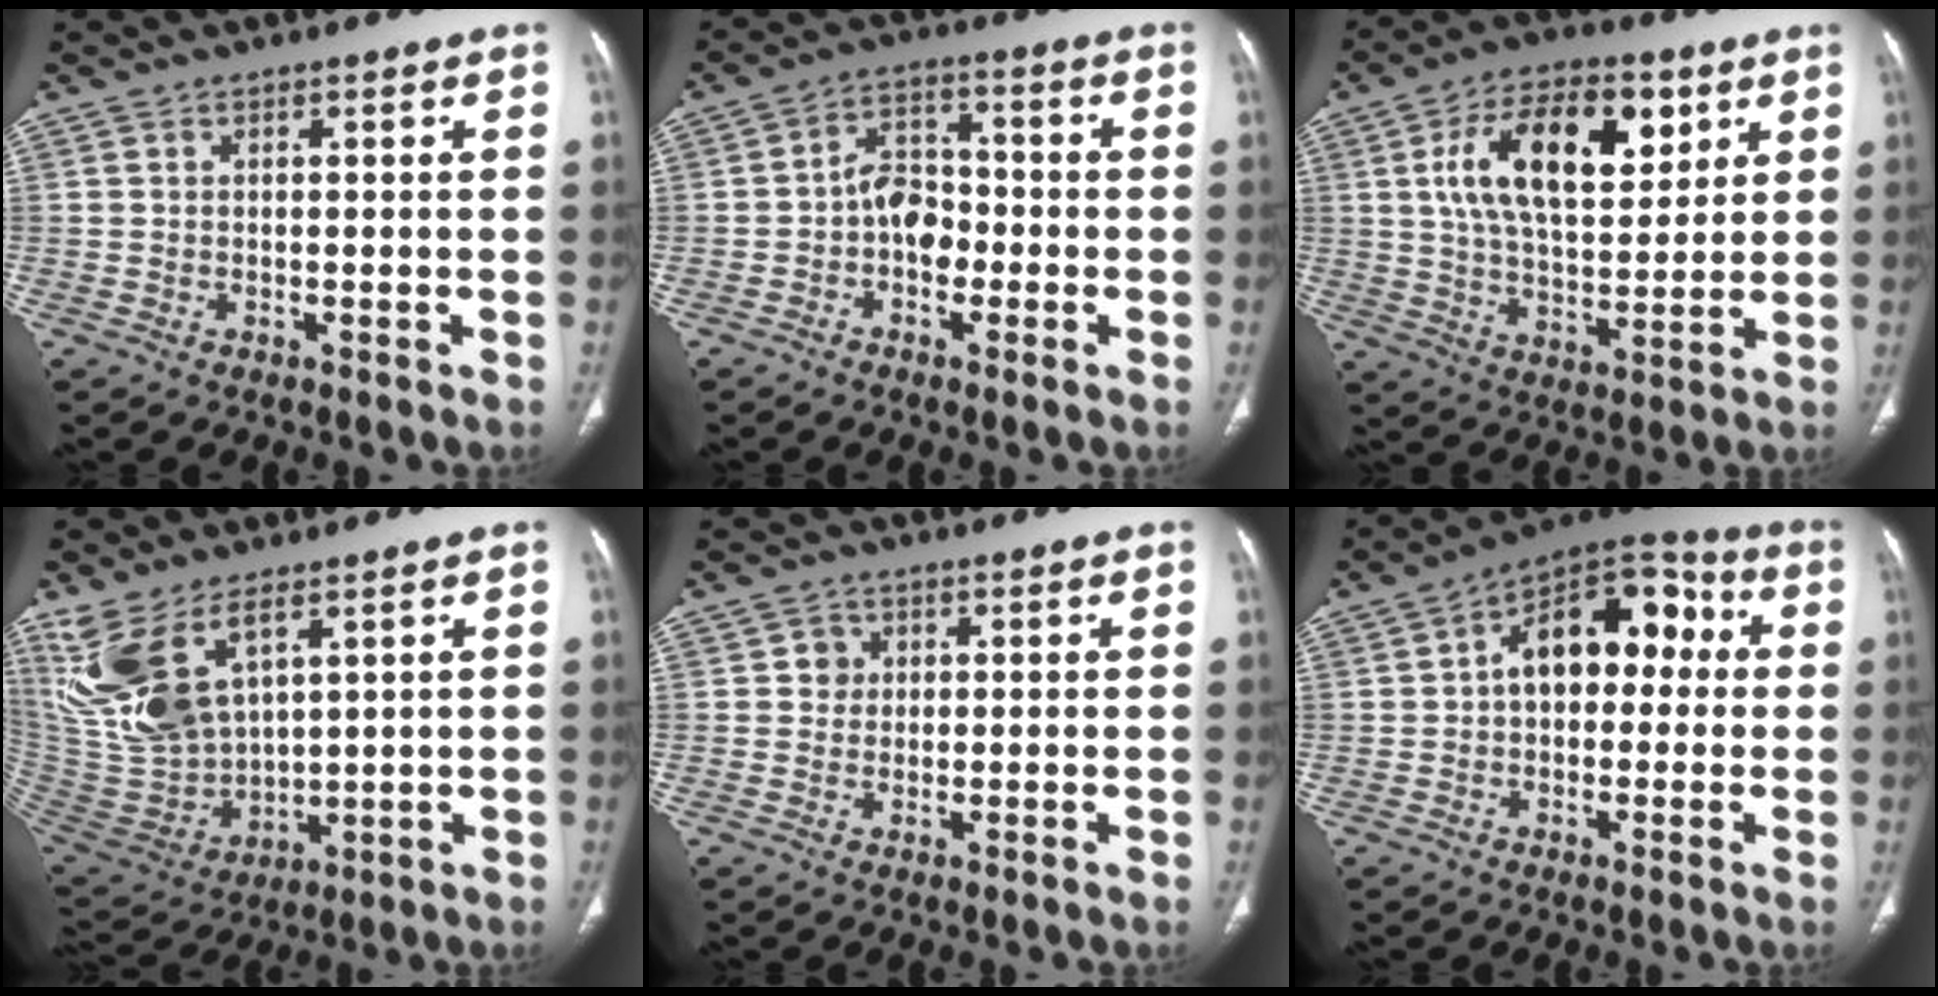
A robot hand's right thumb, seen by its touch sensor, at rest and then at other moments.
{"total": 7.1, "force": [-1.6, 4.9, 4.9], "torque": [-0.051, 0.025, -0.039]}
{"total": 18.4, "force": [6.3, 9.7, 14.3], "torque": [-0.207, -0.012, 0.108]}
{"total": 15.8, "force": [7.8, 7.8, 11.2], "torque": [-0.230, -0.031, 0.183]}
{"total": 2.3, "force": [0.5, 2.2, 0.5], "torque": [0.007, 0.003, 0.004]}
{"total": 14.1, "force": [1.6, 8.9, 10.8], "torque": [-0.117, 0.044, 0.009]}